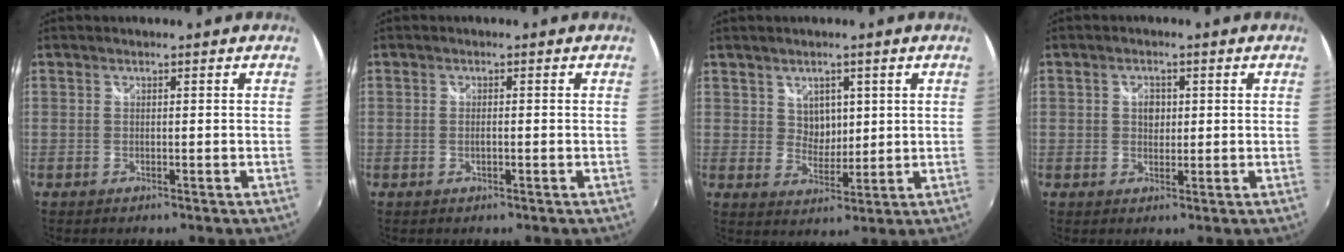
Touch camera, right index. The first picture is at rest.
{"total": 1.0, "force": [-0.2, 0.3, 0.9], "torque": [-0.018, -0.001, -0.004]}
{"total": 4.5, "force": [1.7, 3.7, 2.1], "torque": [-0.027, 0.002, 0.034]}
{"total": 2.8, "force": [0.5, 2.2, 1.6], "torque": [-0.022, 0.005, 0.007]}